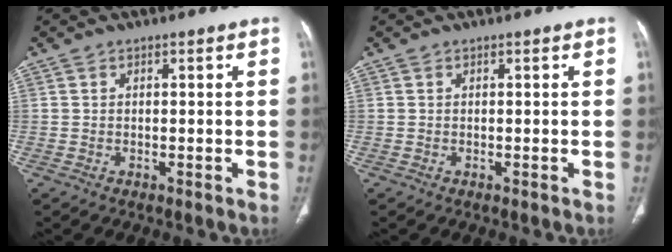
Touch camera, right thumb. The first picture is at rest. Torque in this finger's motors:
{"motor_torque": [0.00, 0.00, 0.00, 0.00, 0.00]}